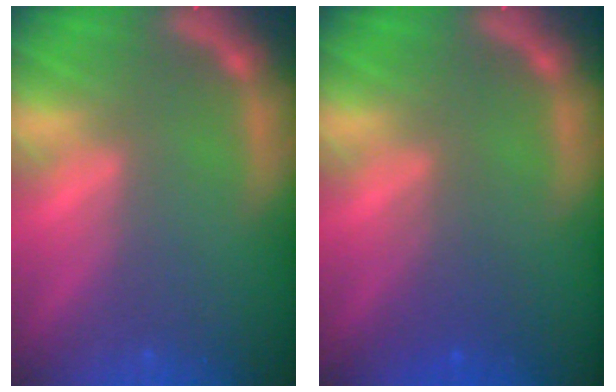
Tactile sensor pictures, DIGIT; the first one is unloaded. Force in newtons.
{"total": 2.4}